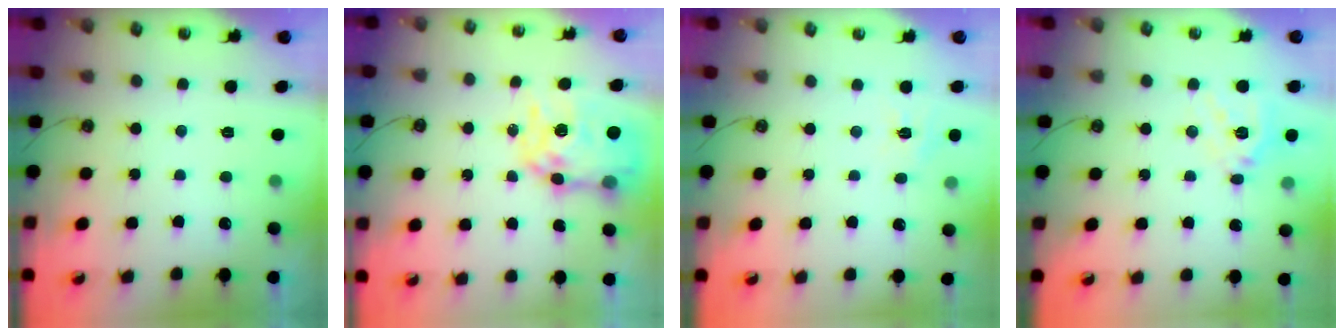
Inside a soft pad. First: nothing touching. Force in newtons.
{"total": 14.5, "press": 14.4, "slide": 1.2}
{"total": 5.2, "press": 5.2, "slide": 0.3}
{"total": 13.7, "press": 13.6, "slide": 2.1}